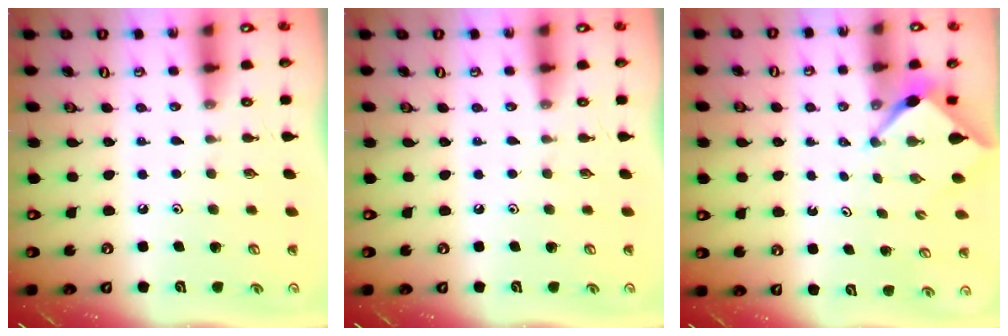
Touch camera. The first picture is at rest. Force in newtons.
{"total": 0.0}
{"total": 2.5, "press": 2.5, "slide": 0.2}